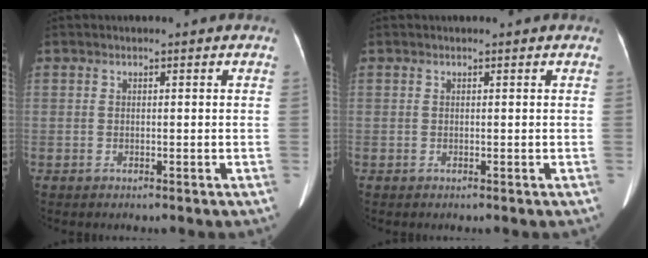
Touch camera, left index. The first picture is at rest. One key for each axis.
{"total": 0.0}